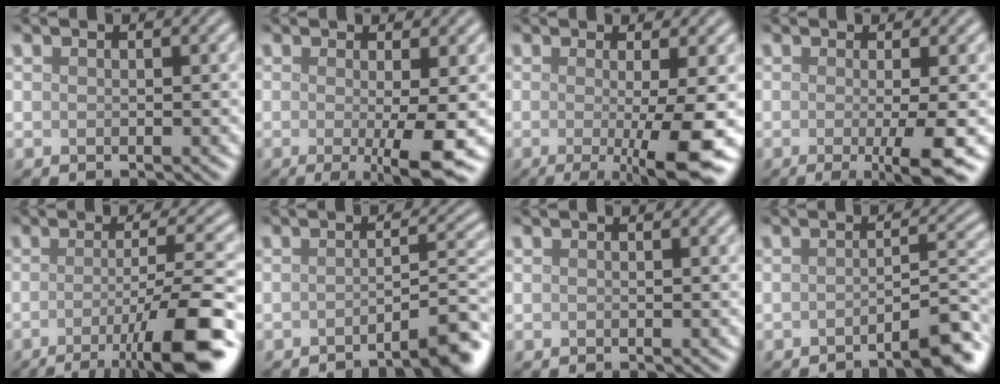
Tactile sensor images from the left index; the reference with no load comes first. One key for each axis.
{"total": 6.3, "fx": -1.1, "fy": 1.1, "fz": 6.1, "tx": -0.092, "ty": -0.014, "tz": -0.016}
{"total": 8.8, "fx": -1.6, "fy": 1.8, "fz": 8.4, "tx": -0.115, "ty": -0.019, "tz": -0.022}
{"total": 5.6, "fx": -1.1, "fy": 1.0, "fz": 5.4, "tx": -0.081, "ty": -0.012, "tz": -0.019}
{"total": 10.8, "fx": -4.4, "fy": 2.3, "fz": 9.6, "tx": -0.126, "ty": -0.001, "tz": -0.074}
{"total": 4.5, "fx": -2.9, "fy": 0.7, "fz": 3.4, "tx": -0.032, "ty": 0.016, "tz": -0.050}
{"total": 0.0}
{"total": 4.2, "fx": -2.7, "fy": 0.6, "fz": 3.2, "tx": -0.036, "ty": 0.015, "tz": -0.047}